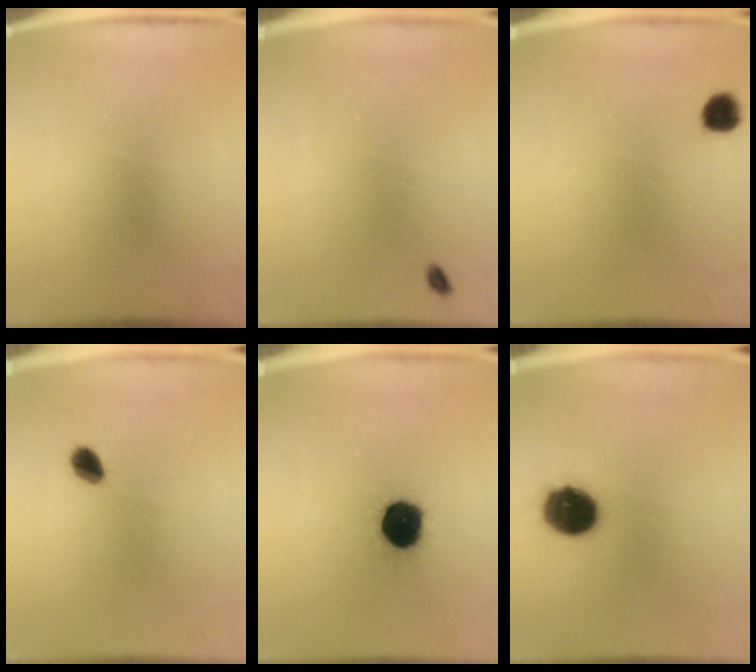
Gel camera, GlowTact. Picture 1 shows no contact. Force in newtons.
{"total": 1.1}
{"total": 3.6}
{"total": 2.9}
{"total": 14.0}
{"total": 11.8}